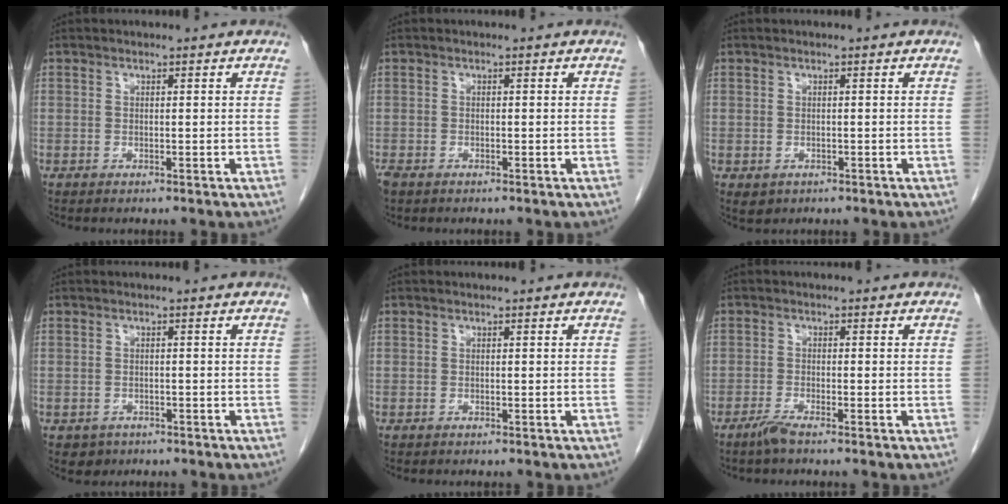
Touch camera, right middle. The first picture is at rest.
{"total": 1.6, "force": [-1.2, 0.9, 0.7], "torque": [-0.019, -0.003, -0.018]}
{"total": 1.4, "force": [-0.5, 1.2, 0.5], "torque": [-0.011, 0.000, 0.003]}
{"total": 2.0, "force": [-1.1, 1.7, 0.2], "torque": [-0.007, 0.004, -0.012]}
{"total": 0.0}
{"total": 2.0, "force": [-1.6, -0.1, 1.2], "torque": [-0.033, -0.005, -0.036]}